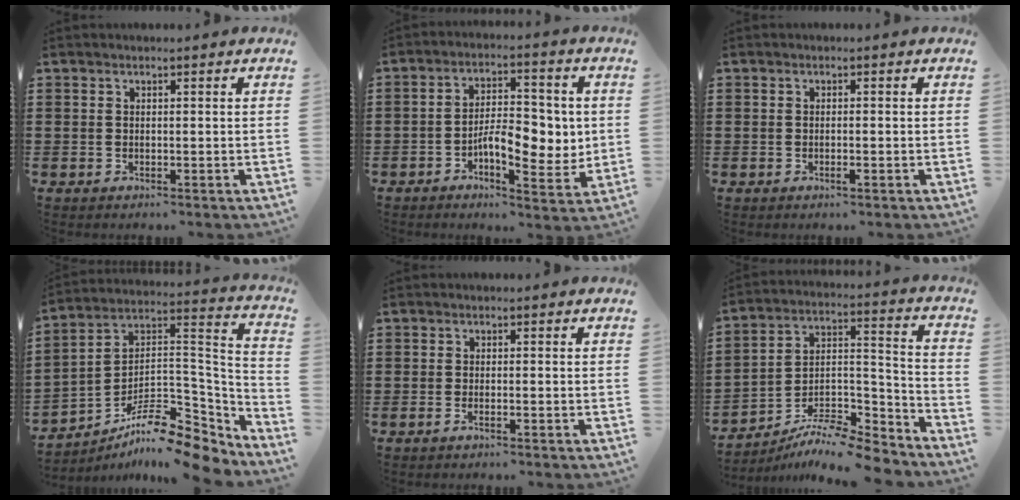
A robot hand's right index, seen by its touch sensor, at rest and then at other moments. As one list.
[{"total": 8.5, "force": [-1.4, 4.1, 7.3], "torque": [-0.105, 0.006, -0.029]}, {"total": 0.9, "force": [-0.5, 0.1, 0.8], "torque": [-0.015, -0.005, -0.008]}, {"total": 11.5, "force": [-9.2, 3.0, 6.2], "torque": [-0.106, 0.022, -0.176]}, {"total": 0.8, "force": [-0.5, 0.0, 0.6], "torque": [-0.011, -0.003, -0.010]}, {"total": 8.9, "force": [-8.1, 2.1, 3.1], "torque": [-0.049, 0.020, -0.158]}]